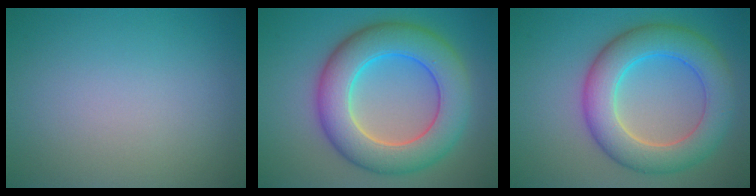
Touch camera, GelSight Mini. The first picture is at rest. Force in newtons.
{"total": 9.3, "press": 9.3, "slide": 0.2}
{"total": 7.6, "press": 7.6, "slide": 0.1}